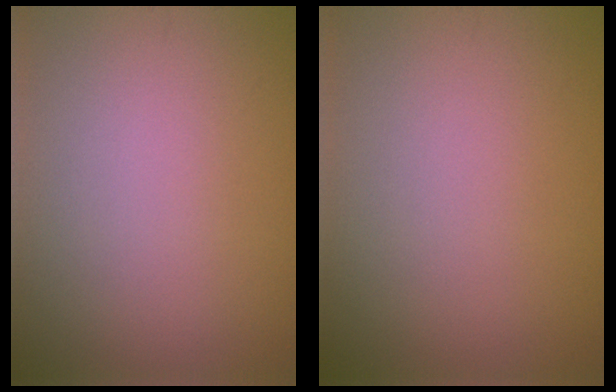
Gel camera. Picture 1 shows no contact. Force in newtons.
{"total": 0.0}